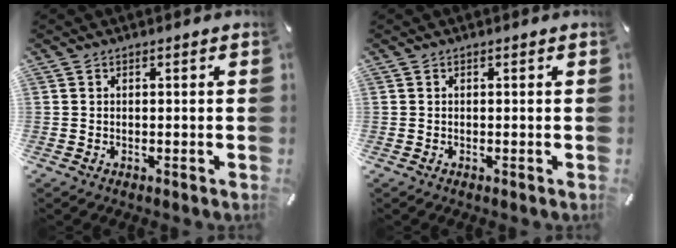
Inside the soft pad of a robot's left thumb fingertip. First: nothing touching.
{"total": 0.0}